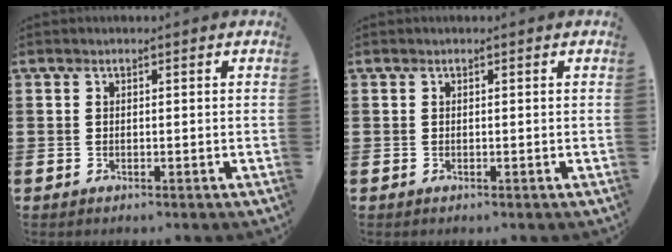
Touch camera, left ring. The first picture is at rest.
{"total": 0.0}